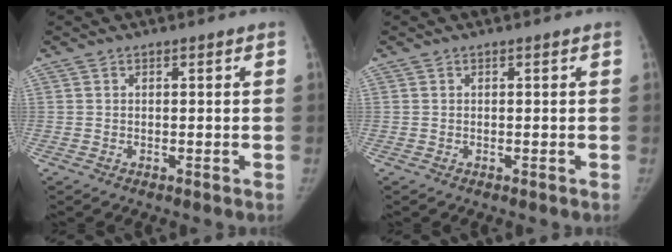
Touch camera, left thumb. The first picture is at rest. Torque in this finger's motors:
{"motor_torque": [-0.12, 0.10, 0.21, -0.15, 0.00]}